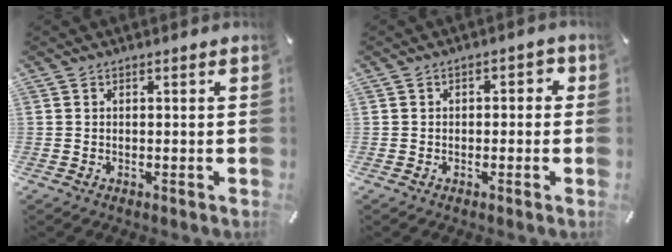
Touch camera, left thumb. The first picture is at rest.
{"total": 2.4, "force": [-1.1, 1.8, 1.2], "torque": [-0.021, 0.015, -0.025]}